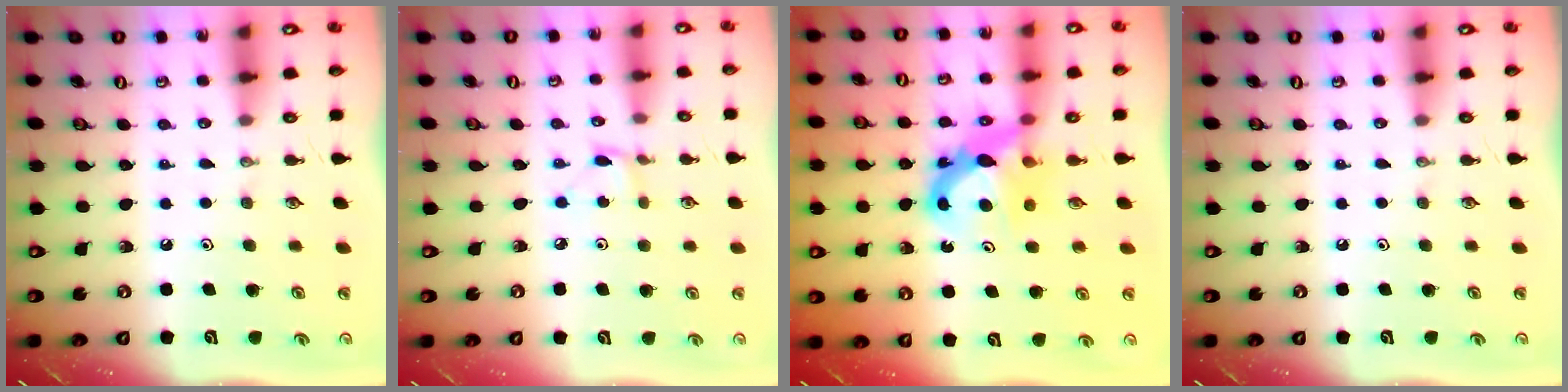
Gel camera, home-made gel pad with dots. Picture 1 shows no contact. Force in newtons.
{"total": 2.0, "press": 2.0, "slide": 0.2}
{"total": 7.8, "press": 7.8, "slide": 0.7}
{"total": 0.0}